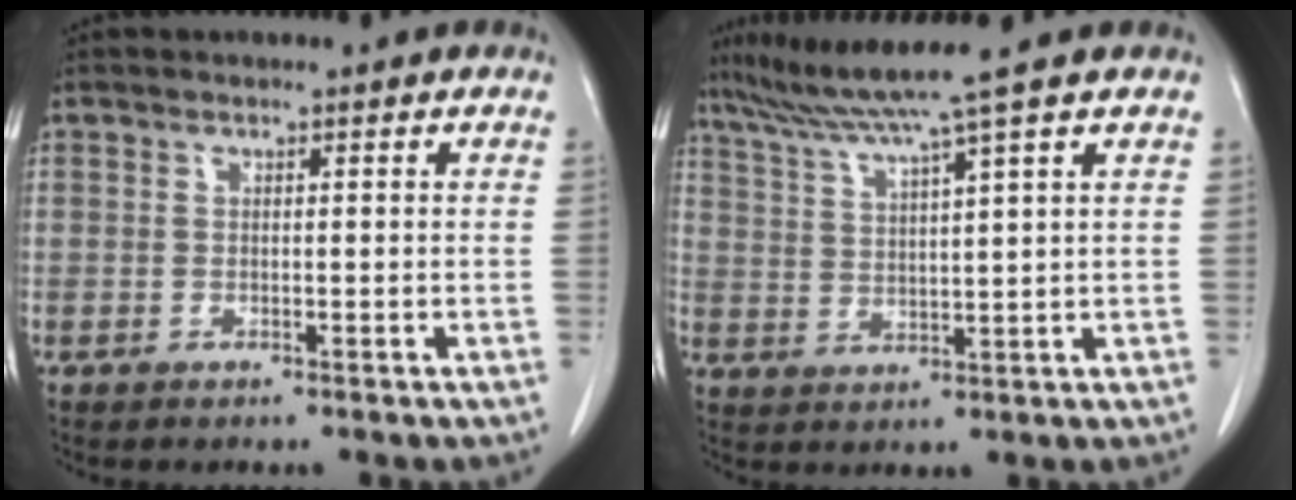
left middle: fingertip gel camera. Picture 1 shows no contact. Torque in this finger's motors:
{"motor_torque": [1.10, -1.03, 0.25, 0.06]}